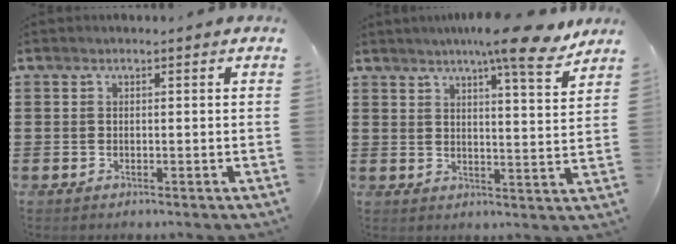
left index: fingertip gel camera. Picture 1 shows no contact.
{"total": 9.1, "force": [7.4, 0.0, 5.3], "torque": [-0.090, -0.033, 0.123]}